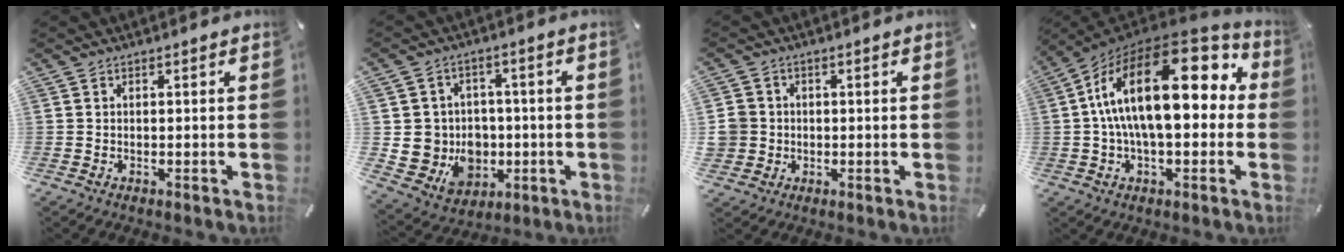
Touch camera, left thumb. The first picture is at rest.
{"total": 10.2, "force": [-0.2, 10.0, 2.0], "torque": [-0.060, -0.008, 0.010]}
{"total": 5.0, "force": [0.4, 5.0, 0.6], "torque": [-0.019, 0.007, 0.009]}
{"total": 24.3, "force": [4.9, 11.6, 20.7], "torque": [-0.384, -0.027, 0.076]}